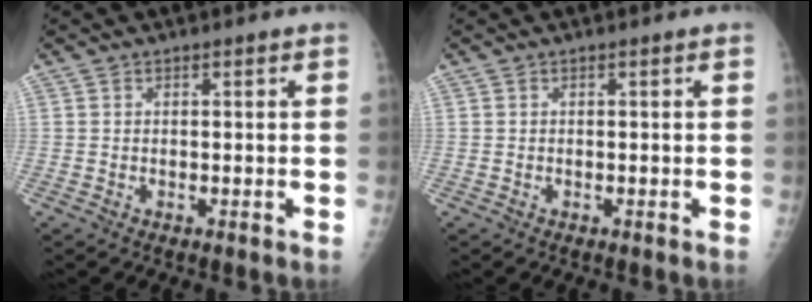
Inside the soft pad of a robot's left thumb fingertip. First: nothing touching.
{"total": 0.0}